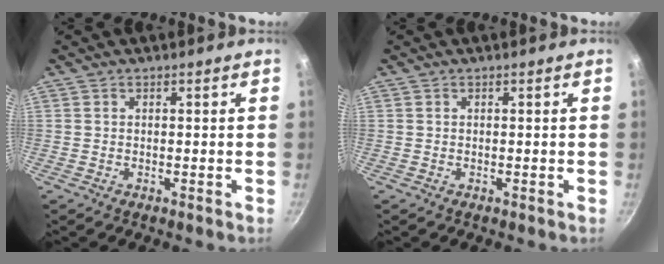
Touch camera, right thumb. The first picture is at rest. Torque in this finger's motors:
{"motor_torque": [-0.29, 0.03, 0.00, 0.00, -0.02]}